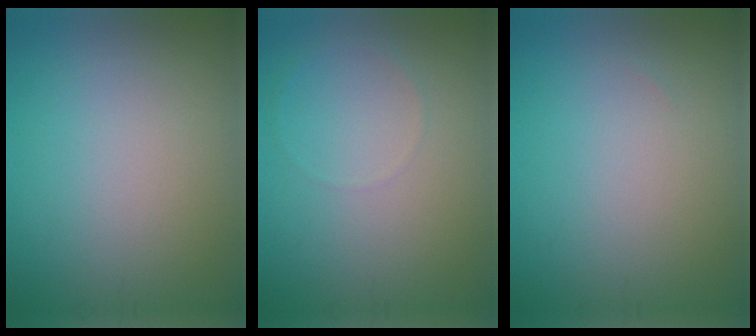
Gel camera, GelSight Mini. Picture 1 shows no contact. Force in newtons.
{"total": 0.6, "press": 0.6, "slide": 0.1}
{"total": 0.0}